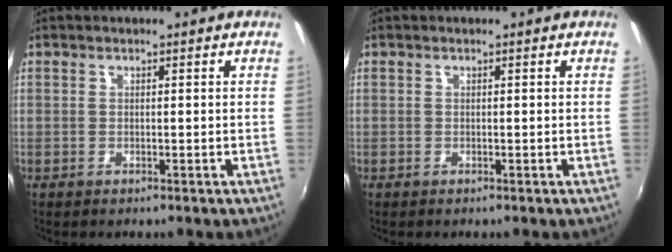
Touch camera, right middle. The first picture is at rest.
{"total": 0.0}